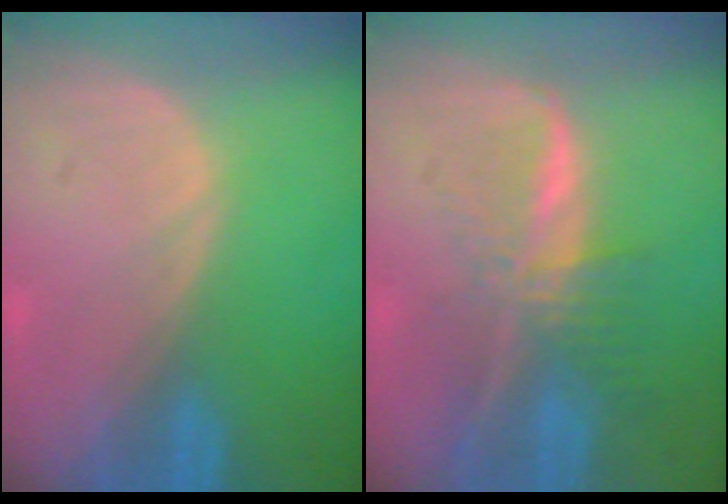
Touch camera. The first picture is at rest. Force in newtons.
{"total": 7.8, "press": 6.5, "slide": 4.2}